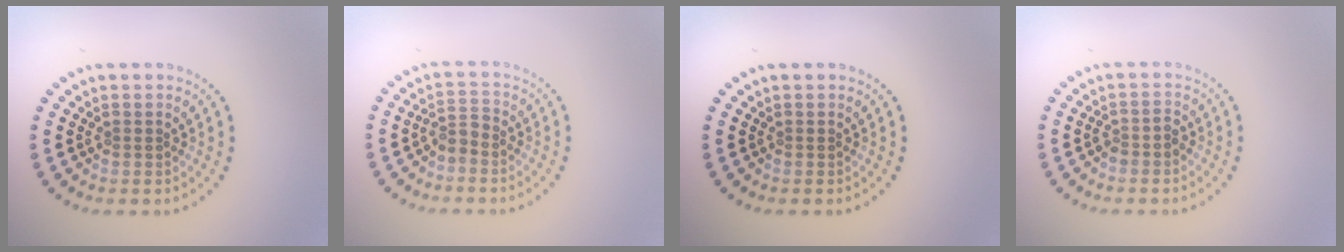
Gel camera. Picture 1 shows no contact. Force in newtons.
{"total": 1.6, "press": 1.3, "slide": 0.9}
{"total": 0.0}
{"total": 1.3, "press": 1.1, "slide": 0.7}